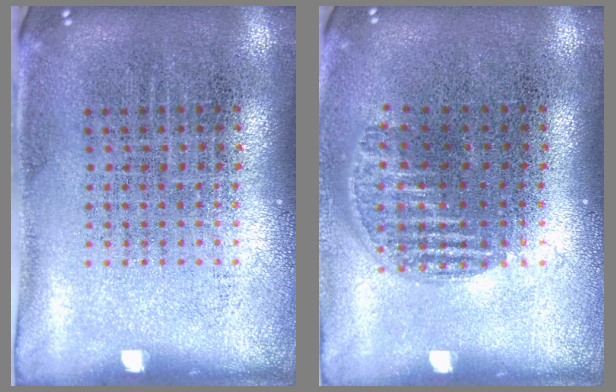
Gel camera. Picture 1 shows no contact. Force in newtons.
{"total": 1.2, "press": 1.0, "slide": 0.6}